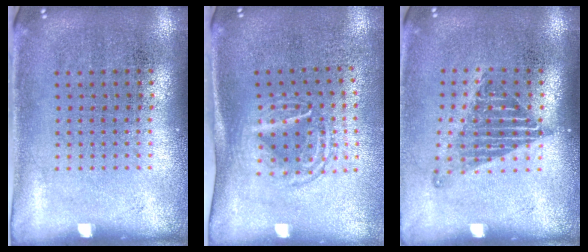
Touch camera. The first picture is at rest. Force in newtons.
{"total": 1.6, "press": 1.2, "slide": 1.1}
{"total": 1.3, "press": 1.0, "slide": 0.8}